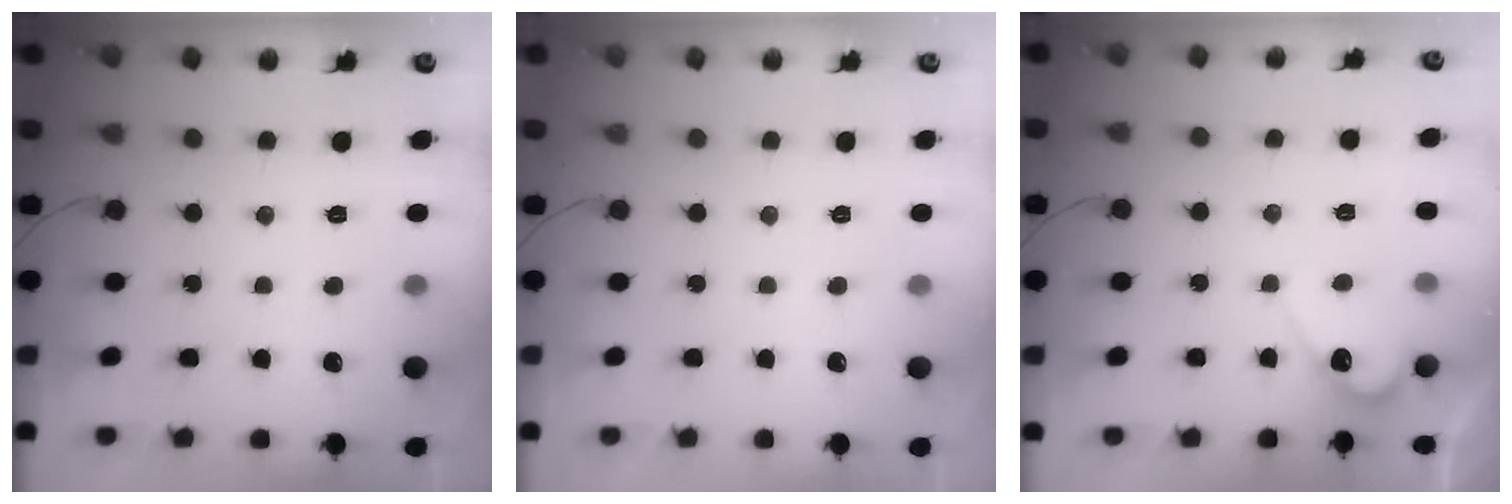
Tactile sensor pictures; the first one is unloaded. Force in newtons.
{"total": 0.0}
{"total": 4.1, "press": 4.1, "slide": 0.3}